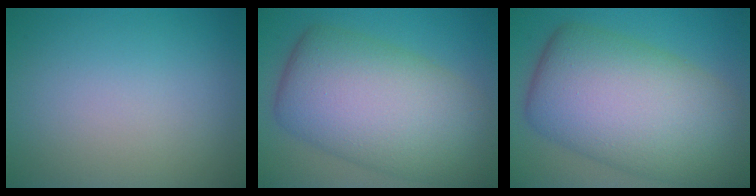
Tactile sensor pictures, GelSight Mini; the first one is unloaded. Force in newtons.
{"total": 12.2, "press": 12.2, "slide": 0.4}
{"total": 13.7, "press": 13.7, "slide": 0.5}